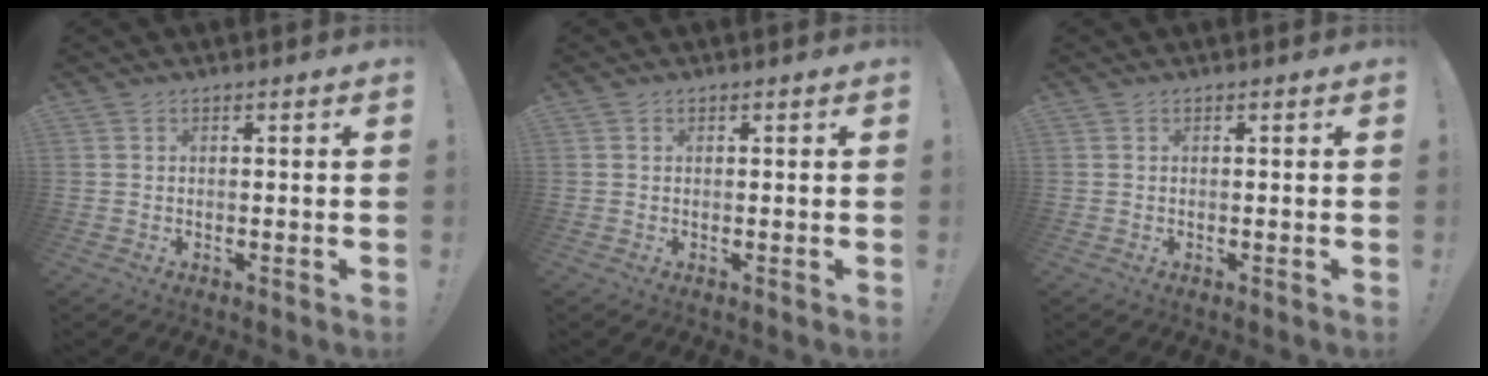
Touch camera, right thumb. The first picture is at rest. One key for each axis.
{"total": 0.0}
{"total": 0.0}